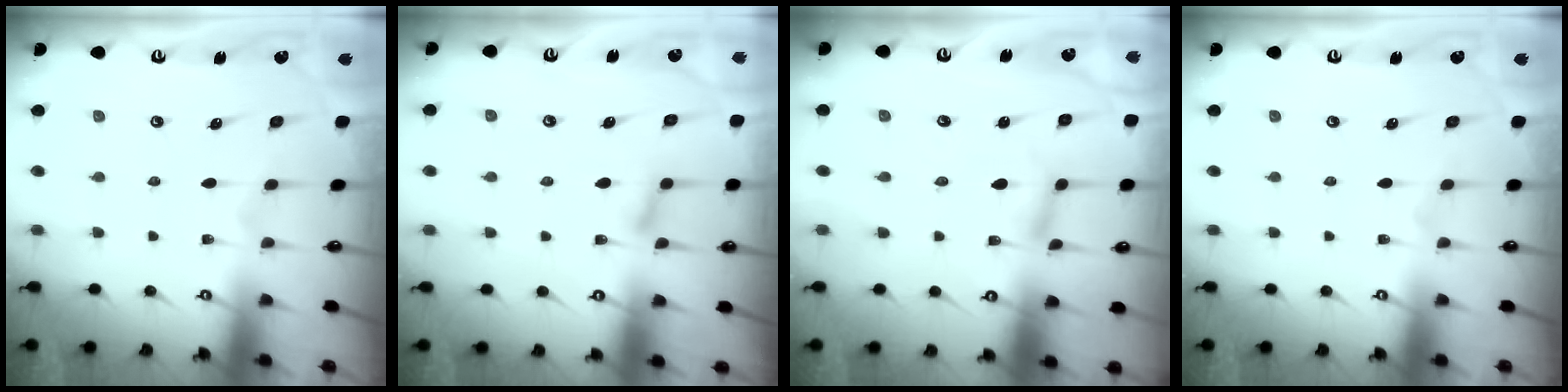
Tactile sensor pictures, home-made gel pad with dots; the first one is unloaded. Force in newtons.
{"total": 6.1, "press": 6.0, "slide": 0.8}
{"total": 2.7, "press": 2.6, "slide": 0.3}
{"total": 0.0}